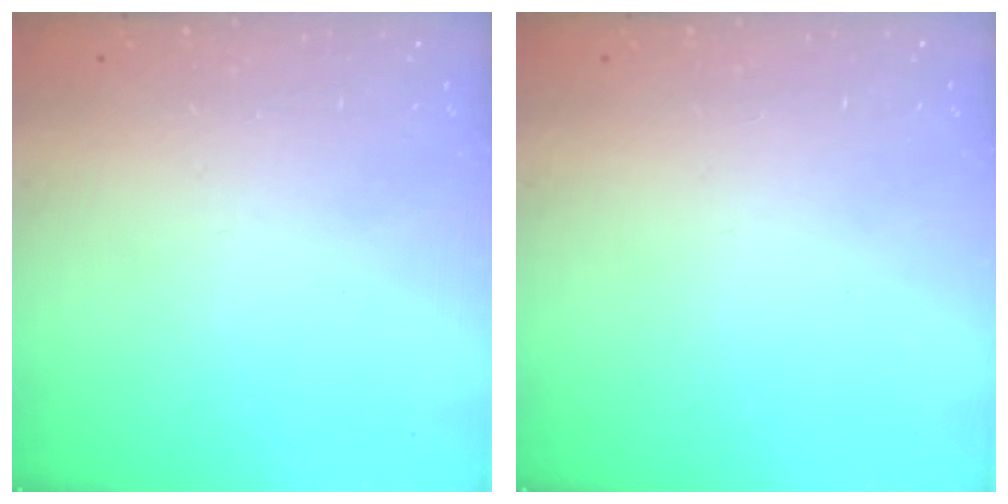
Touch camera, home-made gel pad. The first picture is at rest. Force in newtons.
{"total": 0.0}